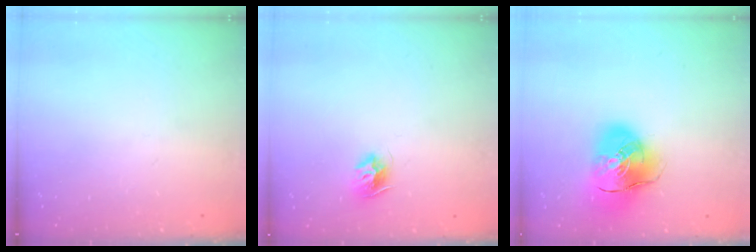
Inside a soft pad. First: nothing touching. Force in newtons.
{"total": 8.1, "press": 8.1, "slide": 0.2}
{"total": 14.9, "press": 14.7, "slide": 2.5}